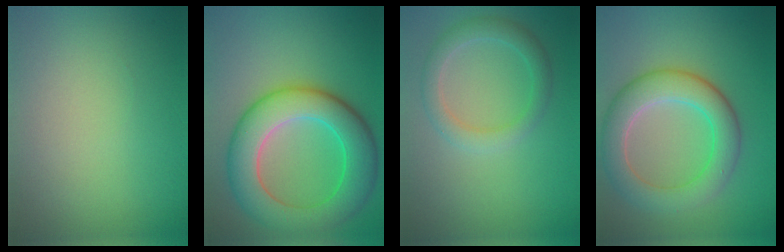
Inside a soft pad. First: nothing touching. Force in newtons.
{"total": 9.1, "press": 9.1, "slide": 0.2}
{"total": 2.7, "press": 2.7, "slide": 0.1}
{"total": 6.4, "press": 6.4, "slide": 0.4}